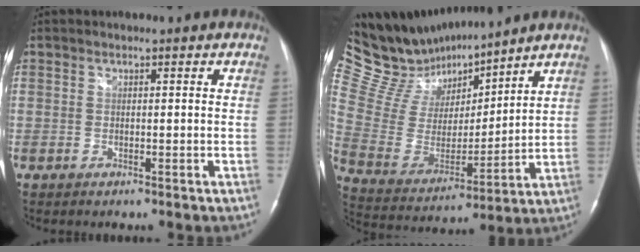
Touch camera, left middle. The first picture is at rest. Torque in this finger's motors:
{"motor_torque": [-0.26, -0.36, -0.17, -0.12]}